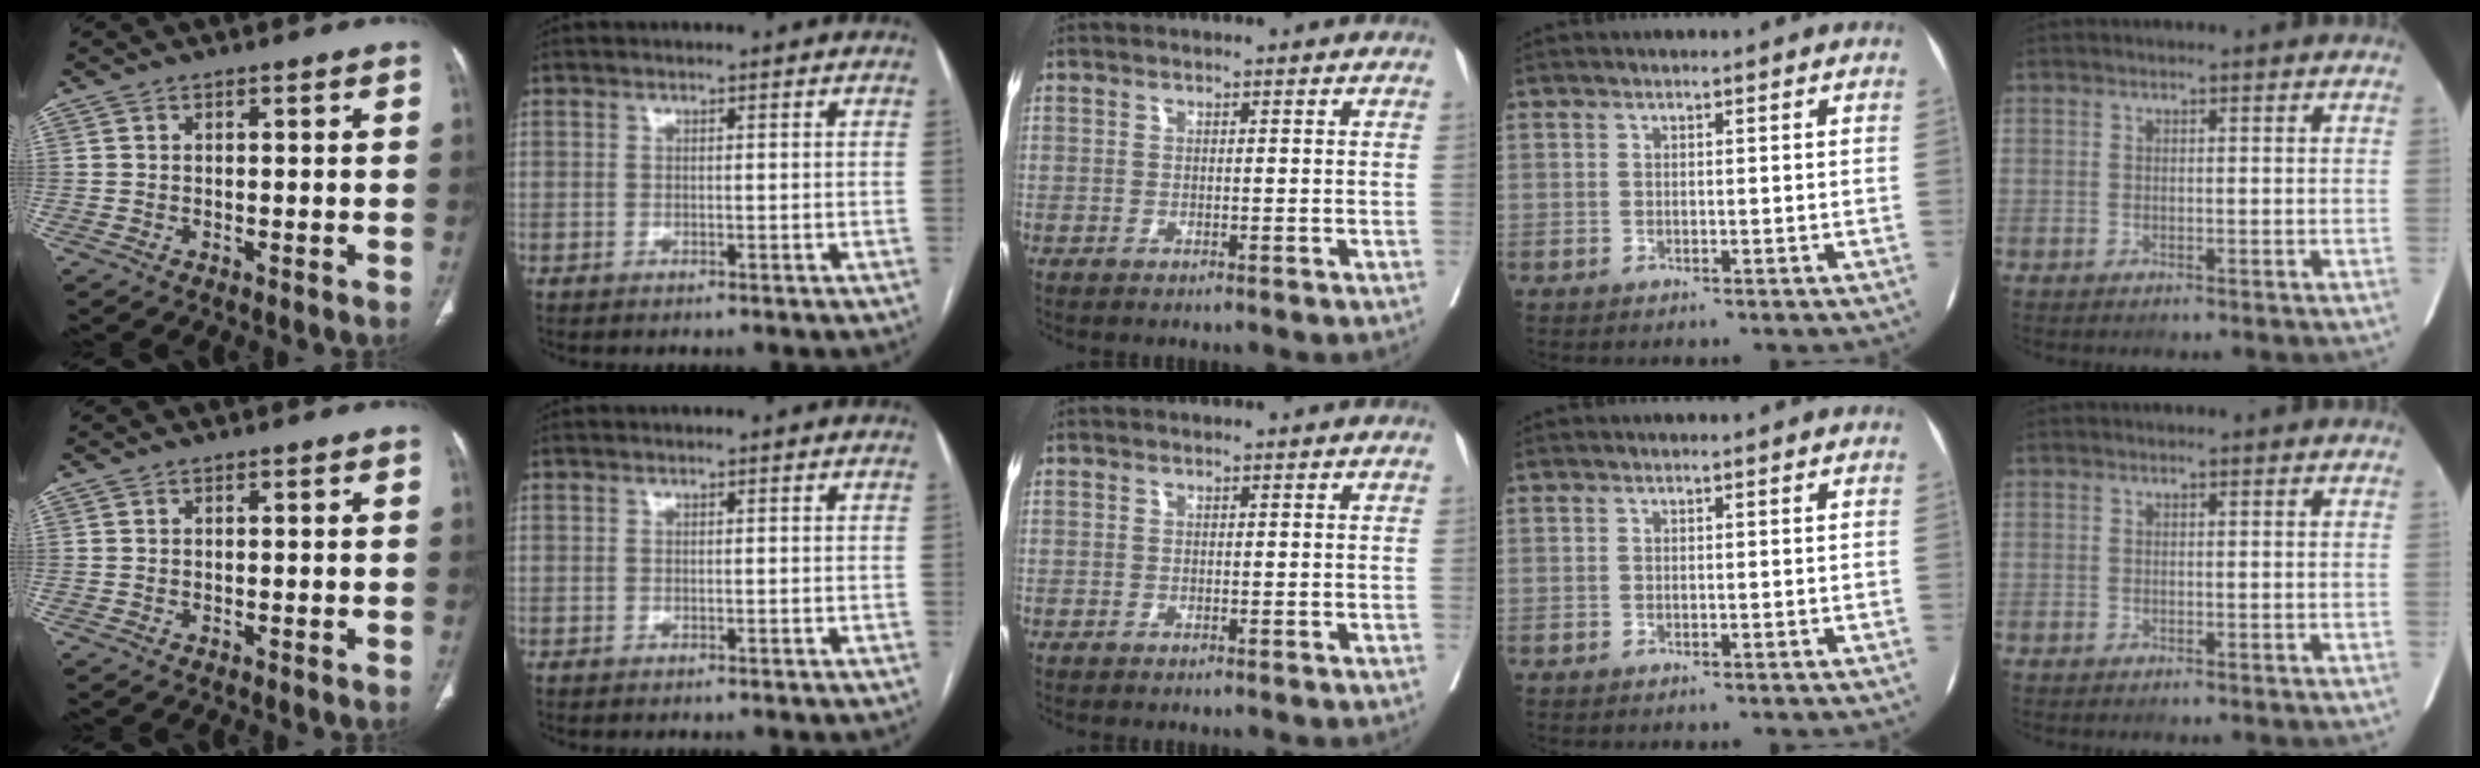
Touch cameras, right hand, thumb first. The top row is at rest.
{}